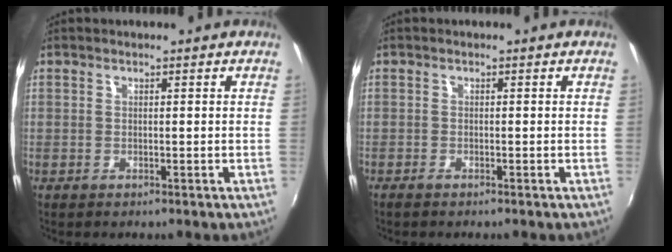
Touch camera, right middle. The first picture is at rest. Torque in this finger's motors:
{"motor_torque": [-0.24, 0.08, -0.01, -0.01]}